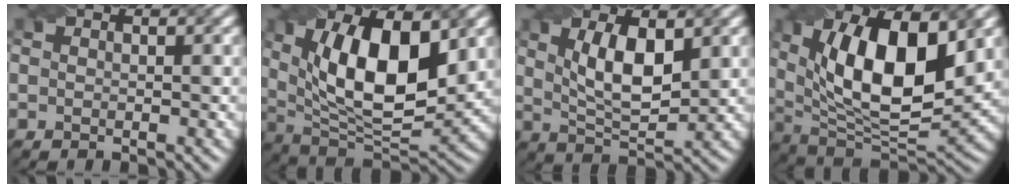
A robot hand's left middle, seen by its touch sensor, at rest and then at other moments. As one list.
[{"total": 12.2, "force": [2.8, 5.2, 10.7], "torque": [-0.167, -0.004, 0.044]}, {"total": 5.8, "force": [1.4, 2.4, 5.2], "torque": [-0.101, -0.004, 0.032]}, {"total": 13.2, "force": [3.4, 5.7, 11.5], "torque": [-0.179, -0.003, 0.053]}]